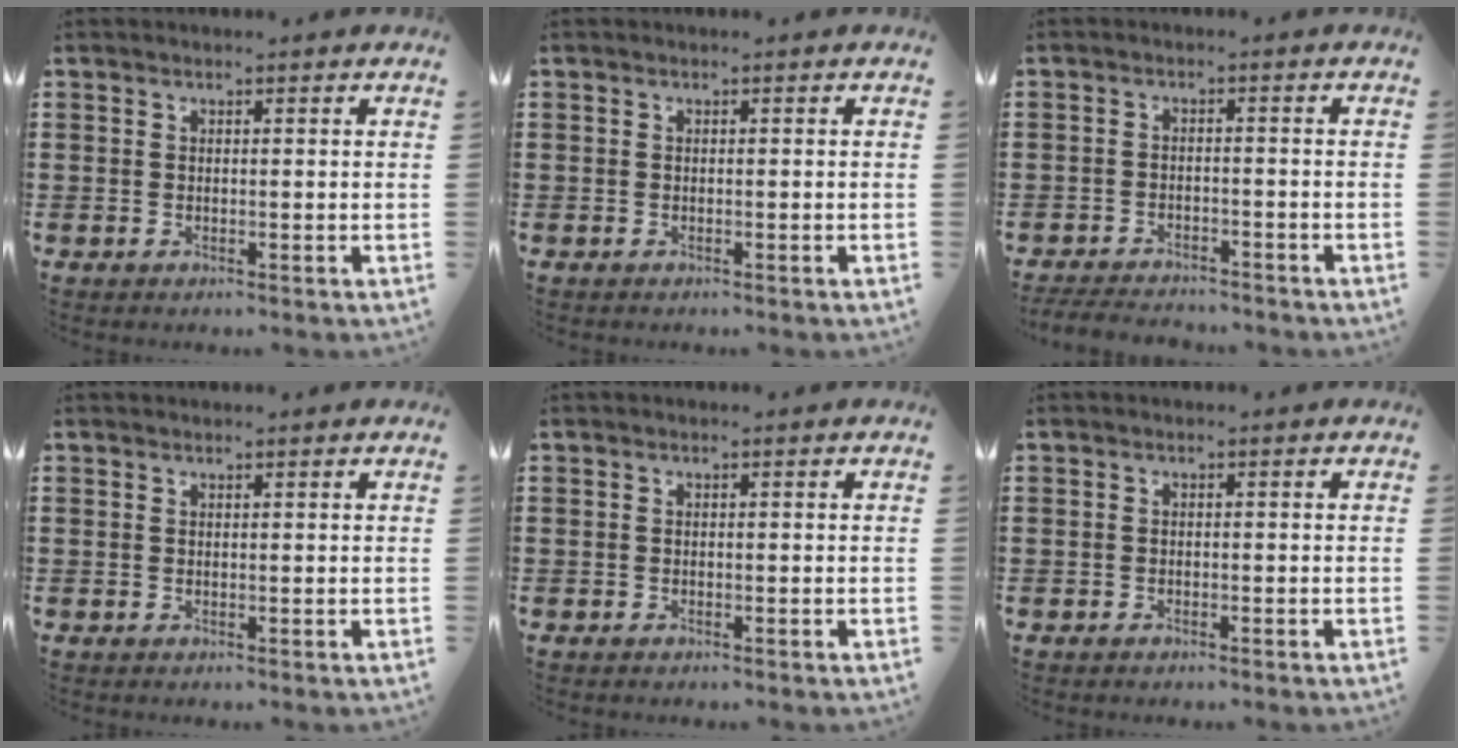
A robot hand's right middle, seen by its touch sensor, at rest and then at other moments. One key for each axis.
{"total": 0.5, "fx": -0.5, "fy": 0.3, "fz": 0.0, "tx": 0.000, "ty": 0.002, "tz": -0.011}
{"total": 3.6, "fx": -3.6, "fy": 0.7, "fz": 0.4, "tx": -0.015, "ty": 0.001, "tz": -0.078}
{"total": 0.0}
{"total": 0.7, "fx": -0.6, "fy": 0.3, "fz": 0.1, "tx": -0.003, "ty": 0.001, "tz": -0.013}
{"total": 1.0, "fx": -0.8, "fy": 0.5, "fz": 0.1, "tx": -0.004, "ty": 0.002, "tz": -0.018}